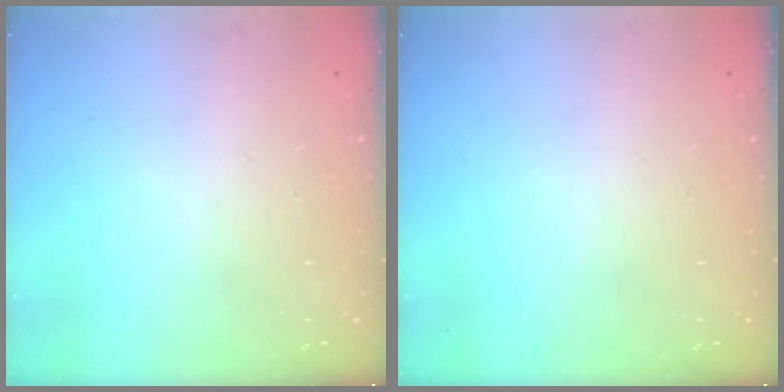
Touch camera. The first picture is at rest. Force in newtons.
{"total": 0.0}